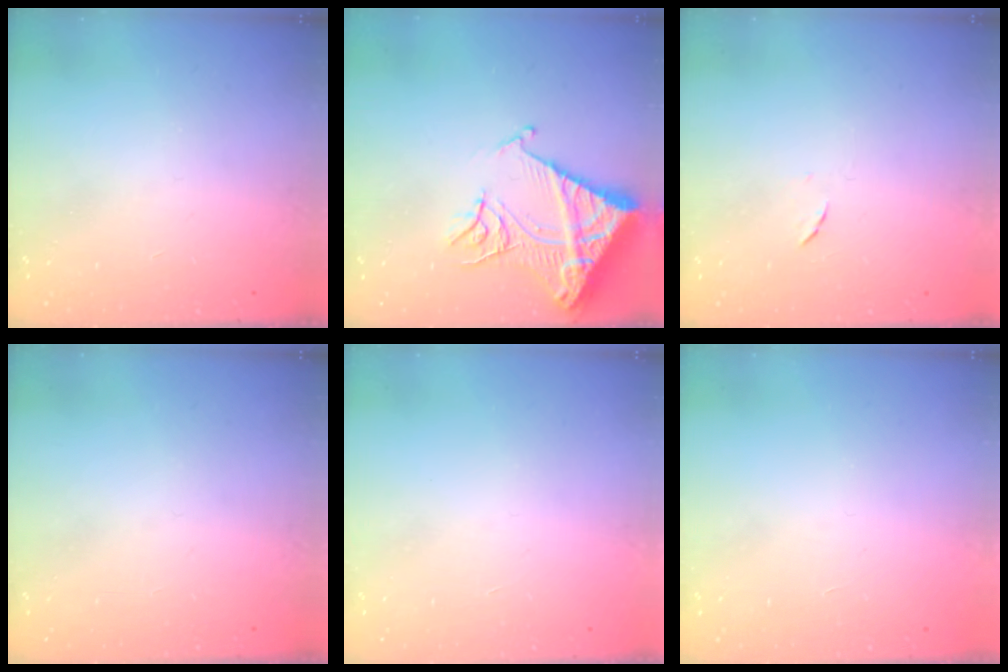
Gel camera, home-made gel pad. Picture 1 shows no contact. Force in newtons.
{"total": 15.7, "press": 15.6, "slide": 1.7}
{"total": 4.8, "press": 4.8, "slide": 0.5}
{"total": 0.0}
{"total": 1.5, "press": 1.5, "slide": 0.1}
{"total": 1.7, "press": 1.7, "slide": 0.1}